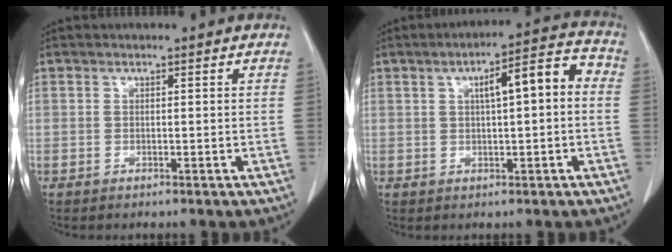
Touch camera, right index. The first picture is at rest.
{"total": 7.9, "force": [1.1, 1.7, 7.6], "torque": [-0.111, 0.032, 0.013]}